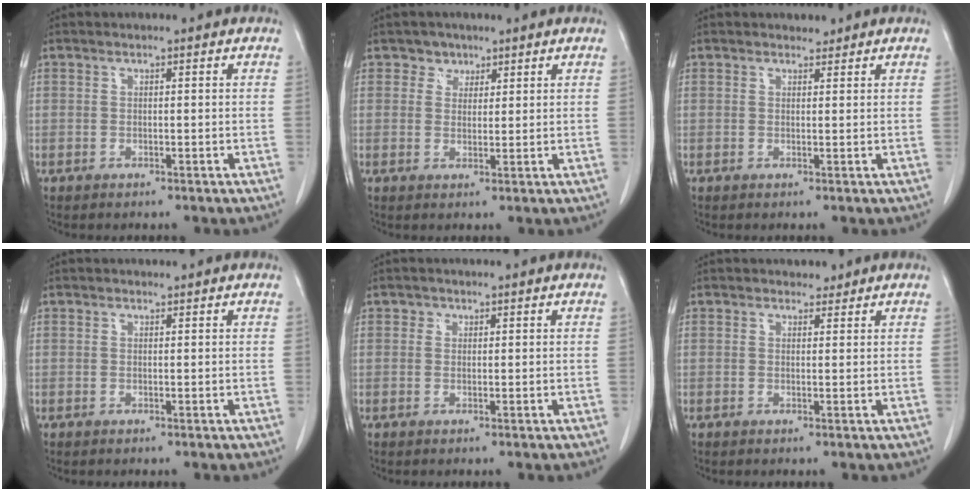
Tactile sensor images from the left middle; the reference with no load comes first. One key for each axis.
{"total": 2.6, "fx": 1.6, "fy": 2.1, "fz": 0.1, "tx": 0.006, "ty": 0.002, "tz": 0.019}
{"total": 0.9, "fx": 0.8, "fy": 0.4, "fz": -0.1, "tx": 0.000, "ty": 0.000, "tz": 0.010}
{"total": 0.0}
{"total": 0.8, "fx": 0.3, "fy": 0.7, "fz": 0.1, "tx": 0.008, "ty": 0.001, "tz": 0.003}
{"total": 1.2, "fx": 1.0, "fy": 0.7, "fz": -0.1, "tx": 0.003, "ty": 0.001, "tz": 0.011}